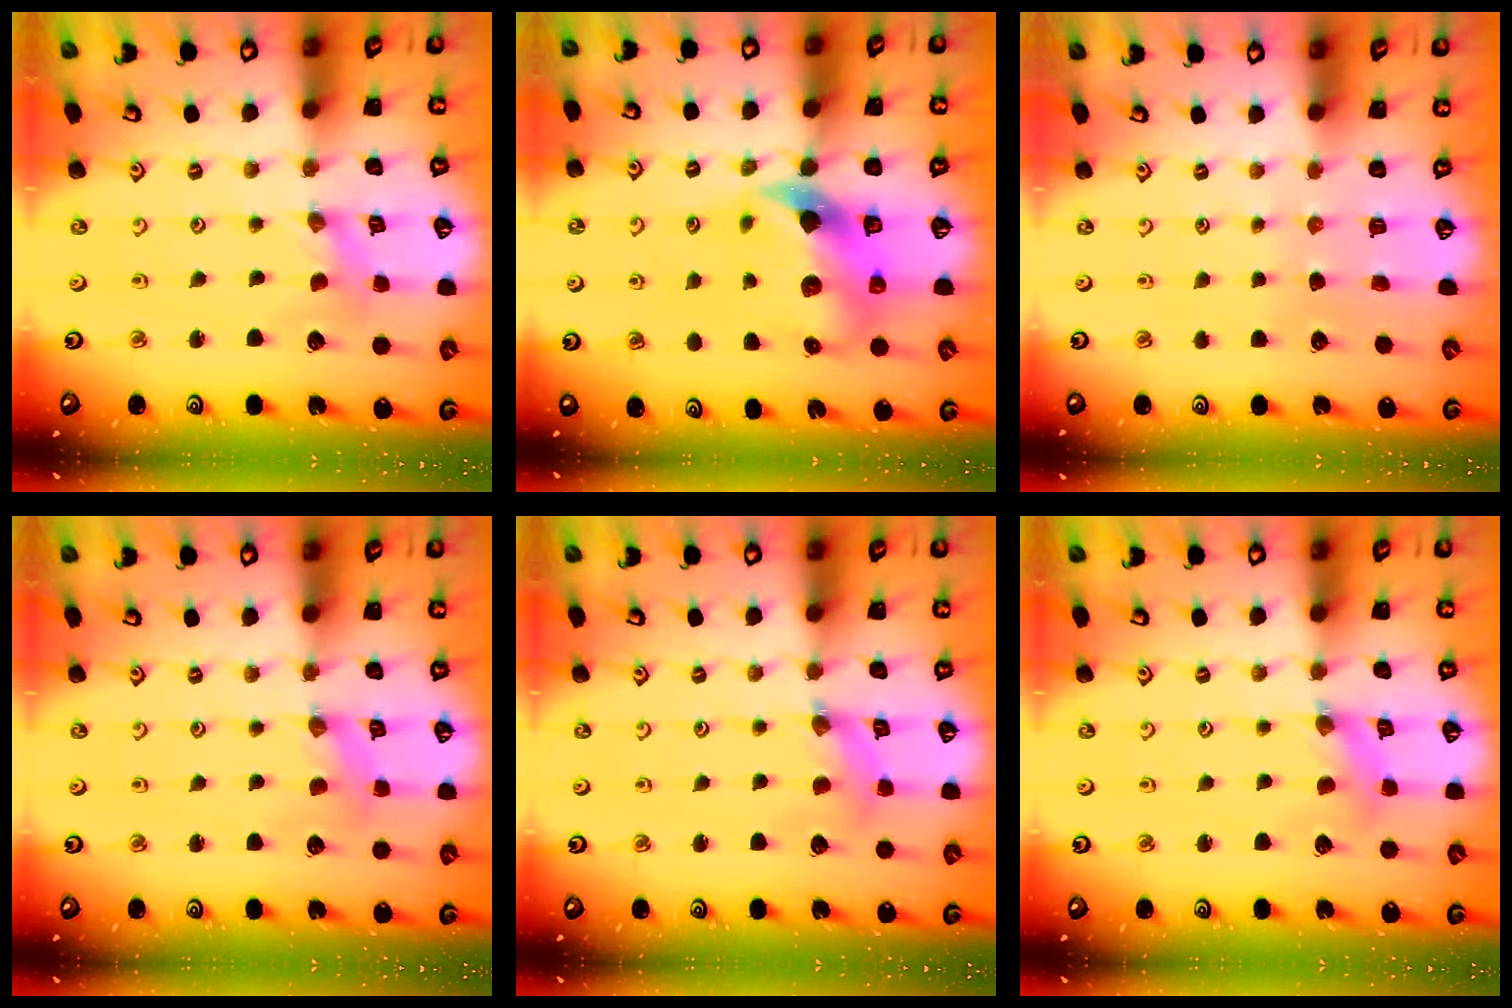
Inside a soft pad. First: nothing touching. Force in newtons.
{"total": 9.9, "press": 9.8, "slide": 1.5}
{"total": 0.0}
{"total": 1.7, "press": 1.7, "slide": 0.3}
{"total": 3.1, "press": 3.1, "slide": 0.4}
{"total": 2.7, "press": 2.6, "slide": 0.4}